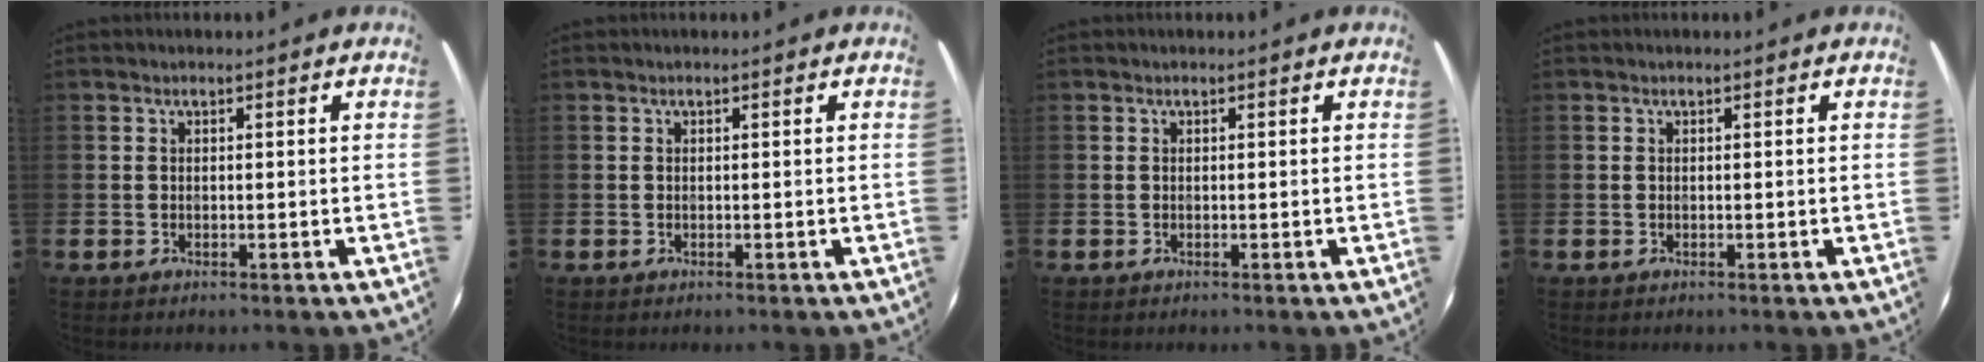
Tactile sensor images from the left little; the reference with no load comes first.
{"total": 0.0}
{"total": 0.0}
{"total": 0.0}